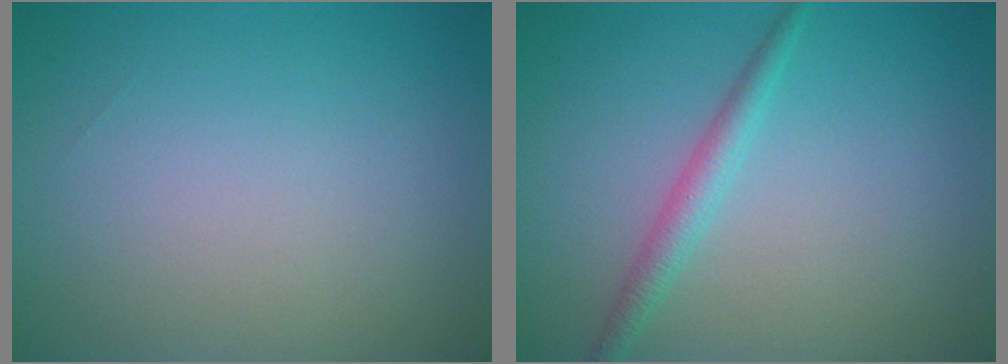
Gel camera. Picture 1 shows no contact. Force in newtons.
{"total": 2.0, "press": 2.0, "slide": 0.1}